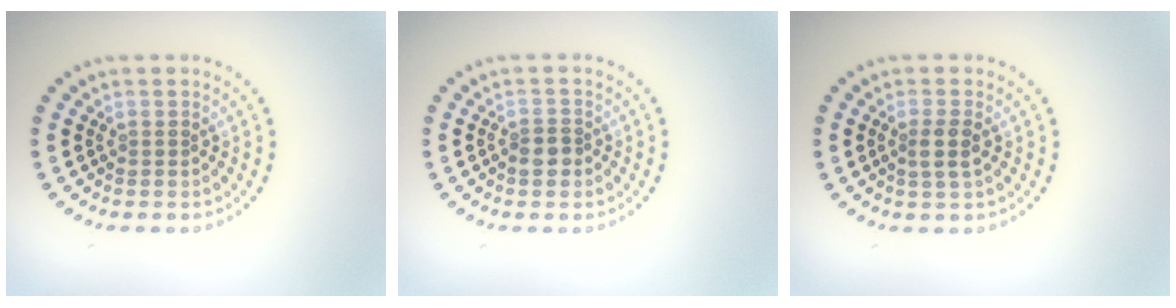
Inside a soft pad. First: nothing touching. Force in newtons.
{"total": 1.6, "press": 1.5, "slide": 0.6}
{"total": 1.9, "press": 1.7, "slide": 0.8}